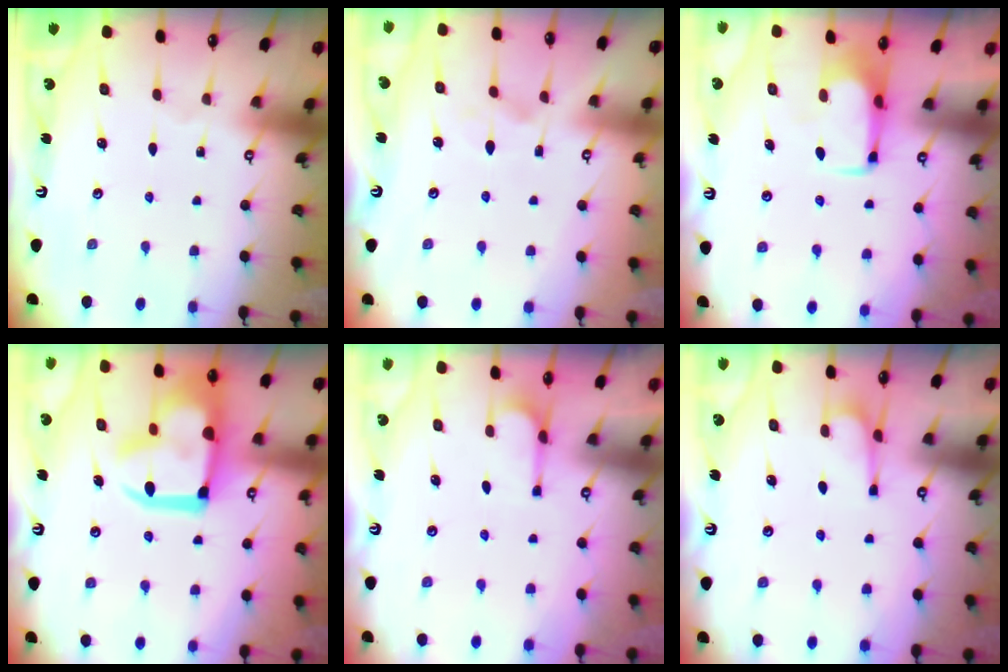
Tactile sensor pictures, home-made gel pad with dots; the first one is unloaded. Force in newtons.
{"total": 1.9, "press": 1.5, "slide": 1.1}
{"total": 1.3, "press": 1.2, "slide": 0.3}
{"total": 19.5, "press": 19.4, "slide": 1.7}
{"total": 3.8, "press": 3.6, "slide": 1.0}
{"total": 2.1, "press": 2.0, "slide": 0.7}